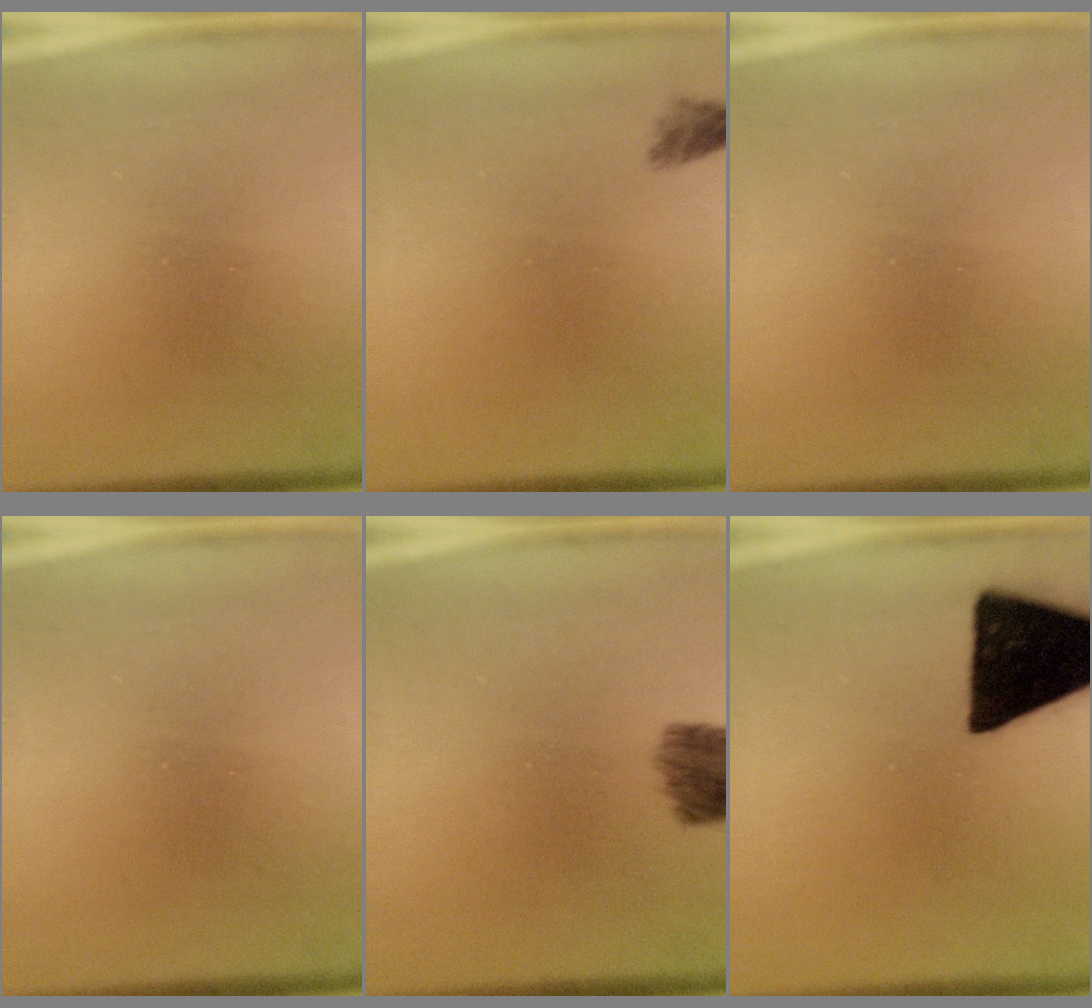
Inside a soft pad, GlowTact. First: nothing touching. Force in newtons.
{"total": 1.6}
{"total": 0.0}
{"total": 0.0}
{"total": 6.6}
{"total": 17.6}